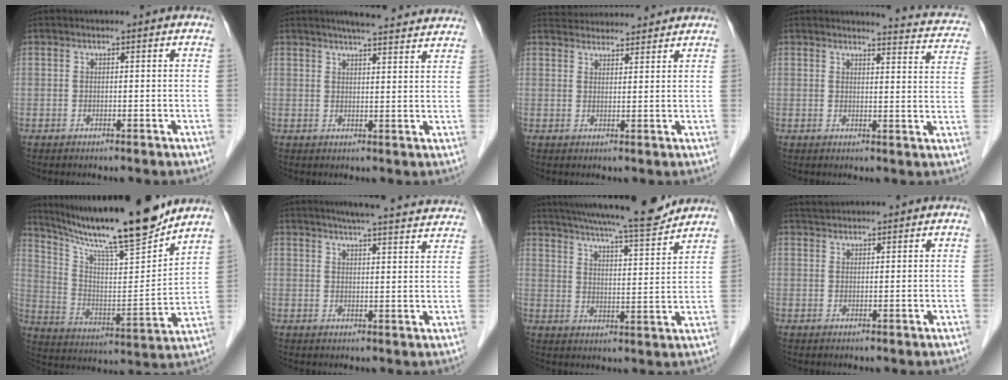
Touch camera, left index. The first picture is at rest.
{"total": 13.5, "force": [12.3, 1.3, 5.3], "torque": [-0.064, 0.014, 0.142]}
{"total": 8.4, "force": [8.1, 1.5, 1.4], "torque": [-0.021, 0.032, 0.115]}
{"total": 9.2, "force": [8.9, 1.2, 1.8], "torque": [-0.006, -0.037, 0.074]}
{"total": 20.4, "force": [17.4, 0.6, 10.7], "torque": [-0.185, -0.013, 0.287]}
{"total": 18.4, "force": [17.1, 1.0, 6.7], "torque": [-0.088, -0.006, 0.204]}
{"total": 17.4, "force": [15.6, 1.2, 7.7], "torque": [-0.127, 0.001, 0.228]}
{"total": 2.5, "force": [2.4, 0.4, 0.3], "torque": [-0.009, 0.022, 0.046]}